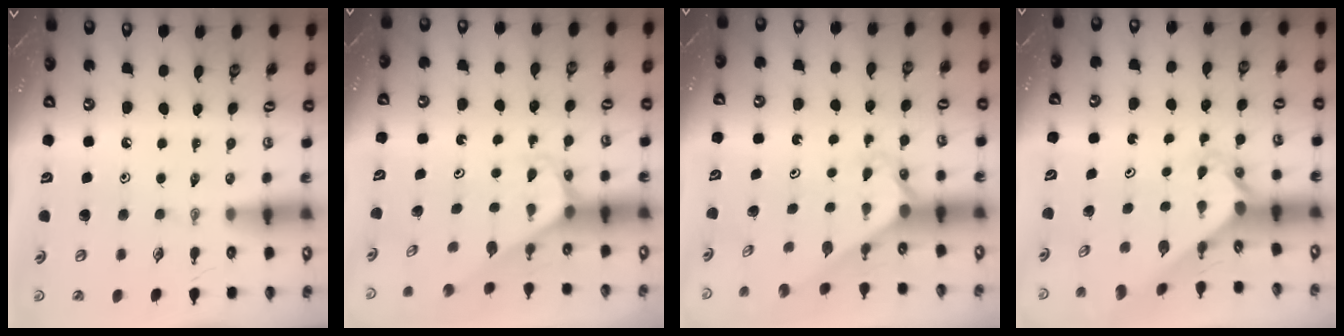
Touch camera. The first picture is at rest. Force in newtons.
{"total": 2.4, "press": 2.4, "slide": 0.2}
{"total": 2.0, "press": 2.0, "slide": 0.2}
{"total": 2.6, "press": 2.6, "slide": 0.2}